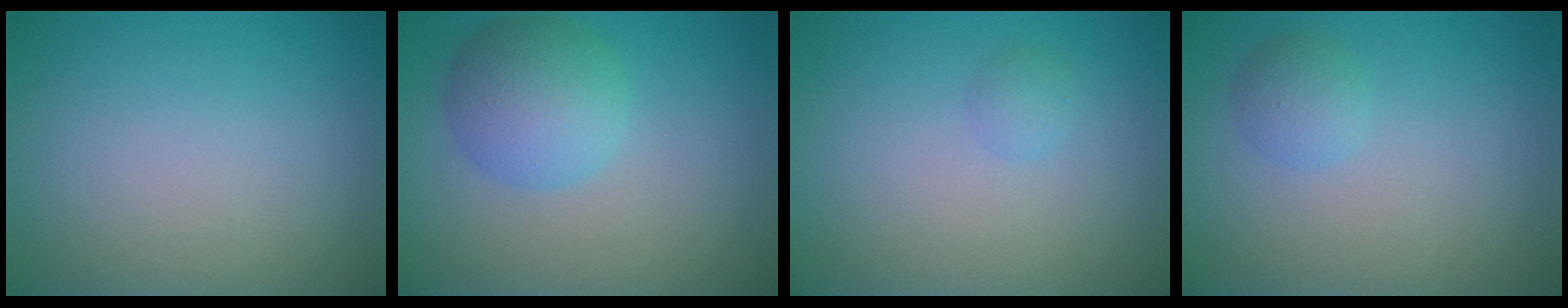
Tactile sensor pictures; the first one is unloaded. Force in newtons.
{"total": 4.9, "press": 4.9, "slide": 0.1}
{"total": 0.9, "press": 0.9, "slide": 0.1}
{"total": 1.7, "press": 1.7, "slide": 0.1}